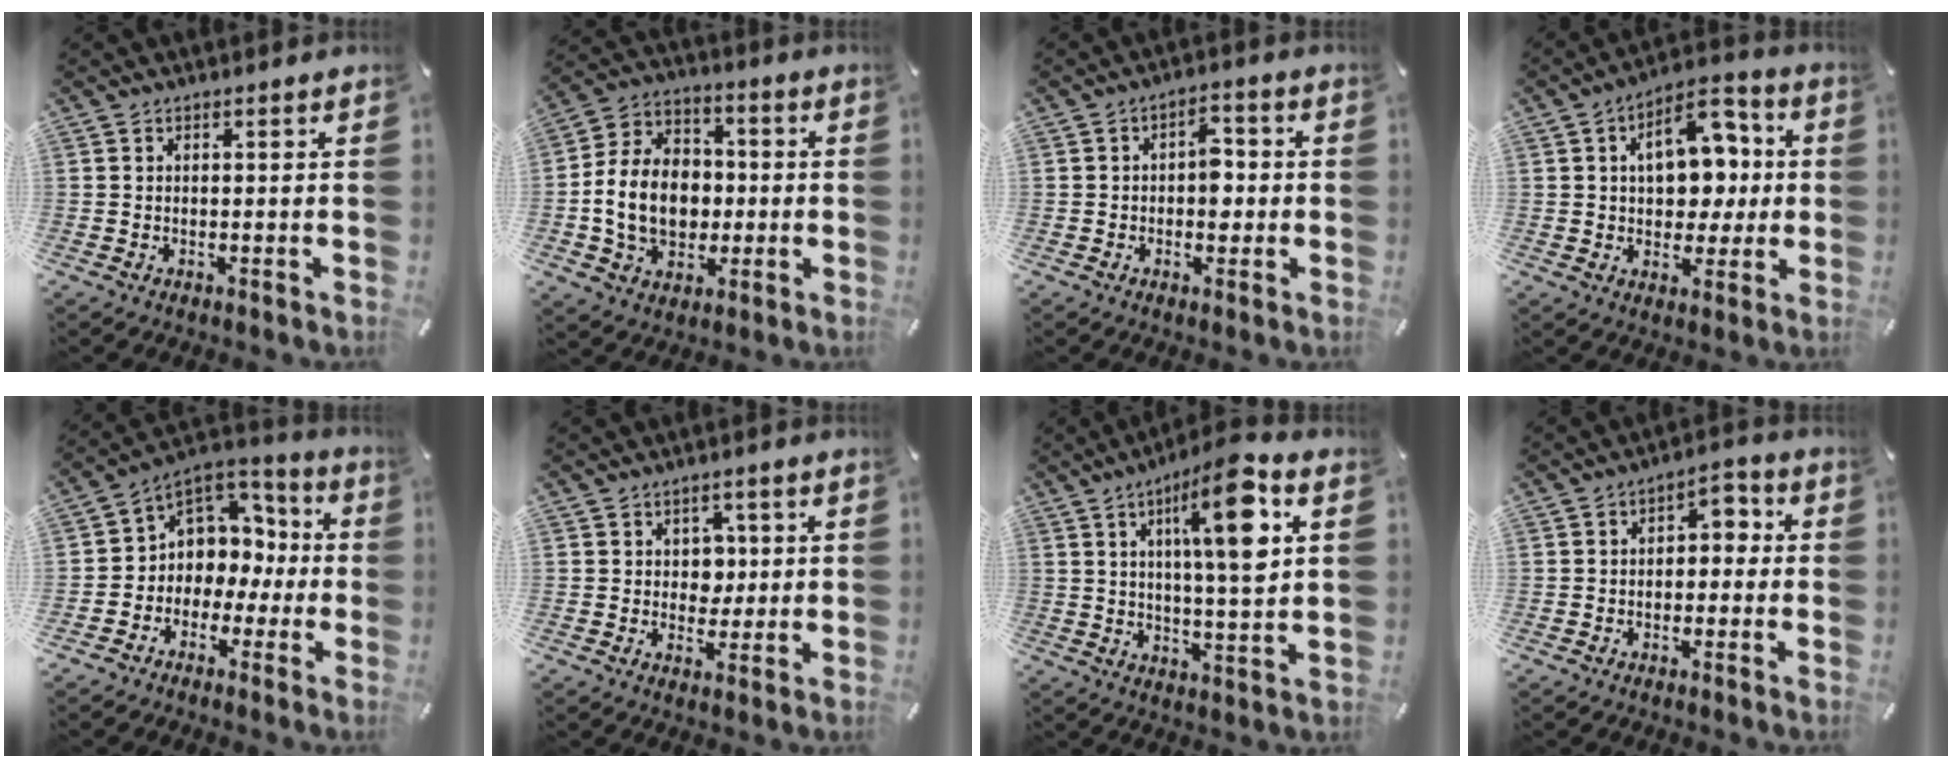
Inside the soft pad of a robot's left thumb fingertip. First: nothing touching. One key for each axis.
{"total": 14.3, "fx": -2.0, "fy": 11.3, "fz": 8.6, "tx": -0.202, "ty": 0.016, "tz": -0.034}
{"total": 5.7, "fx": -0.3, "fy": 3.5, "fz": 4.4, "tx": -0.051, "ty": 0.003, "tz": -0.014}
{"total": 13.7, "fx": 2.3, "fy": 9.5, "fz": 9.6, "tx": -0.126, "ty": 0.003, "tz": 0.040}
{"total": 7.1, "fx": 0.2, "fy": 7.0, "fz": 0.8, "tx": -0.018, "ty": -0.016, "tz": 0.009}
{"total": 5.0, "fx": 0.9, "fy": 4.4, "fz": 2.1, "tx": -0.021, "ty": -0.003, "tz": 0.009}
{"total": 15.1, "fx": 5.8, "fy": 3.4, "fz": 13.5, "tx": -0.213, "ty": -0.010, "tz": 0.083}
{"total": 3.8, "fx": -0.6, "fy": 2.7, "fz": 2.5, "tx": -0.028, "ty": 0.005, "tz": -0.022}